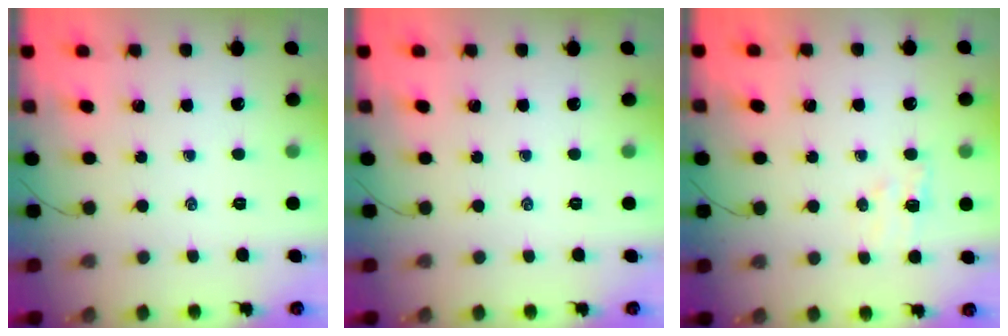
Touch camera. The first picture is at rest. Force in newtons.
{"total": 0.0}
{"total": 5.4, "press": 5.3, "slide": 1.2}